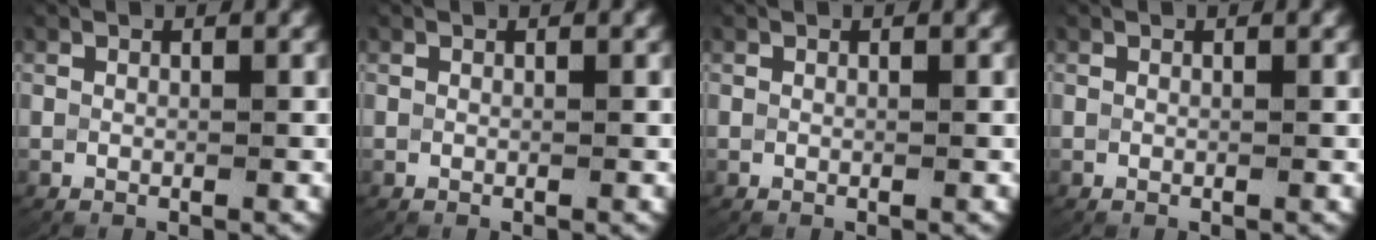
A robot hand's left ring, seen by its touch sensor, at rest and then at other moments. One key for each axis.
{"total": 0.0}
{"total": 0.0}
{"total": 0.0}